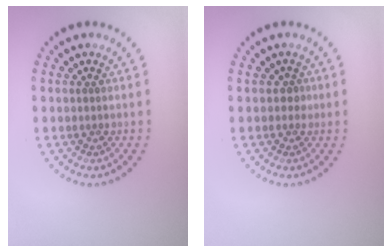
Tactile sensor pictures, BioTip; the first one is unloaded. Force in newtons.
{"total": 1.0, "press": 0.8, "slide": 0.6}